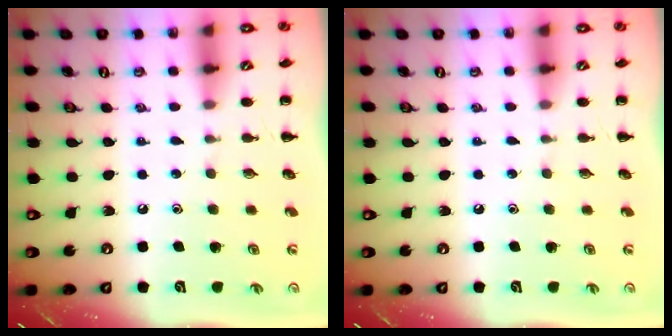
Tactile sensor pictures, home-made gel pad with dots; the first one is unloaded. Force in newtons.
{"total": 0.0}